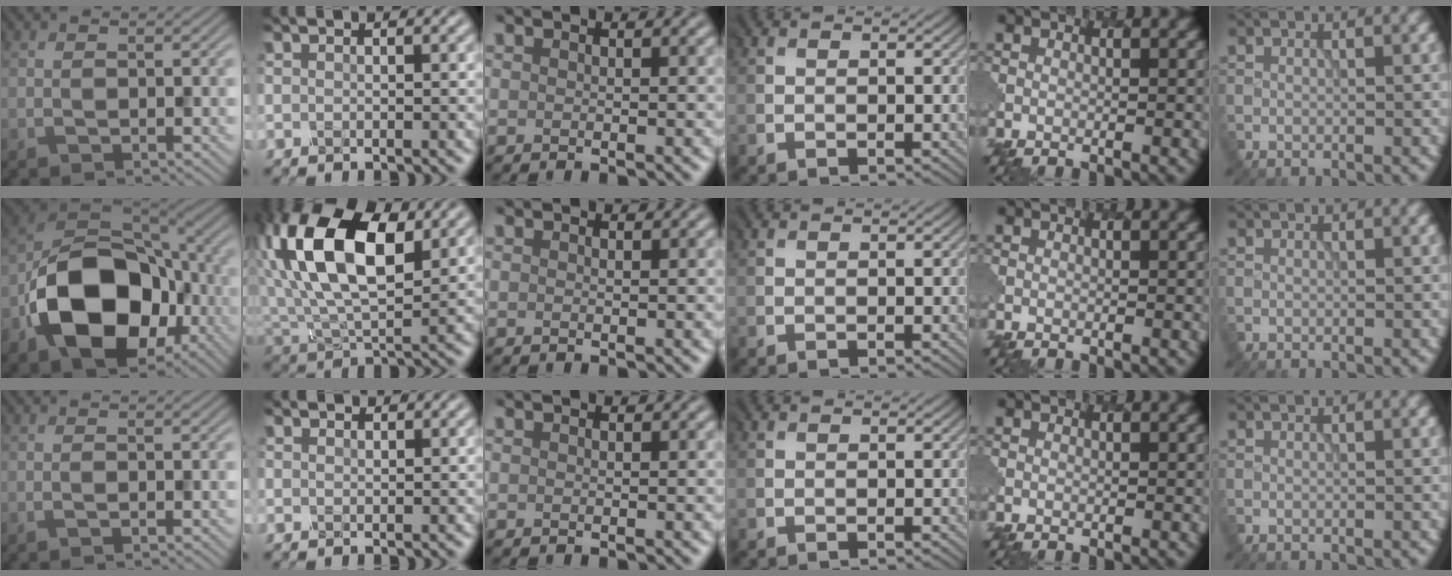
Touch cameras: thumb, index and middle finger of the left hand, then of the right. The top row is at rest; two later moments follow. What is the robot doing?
{"motion": "dispense", "object": "toothpaste"}